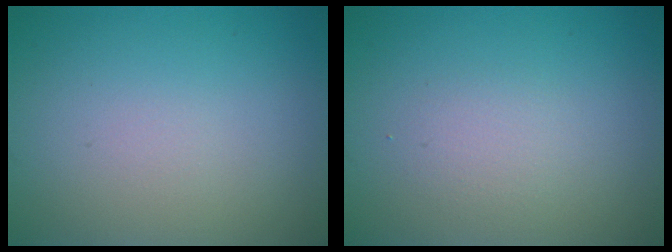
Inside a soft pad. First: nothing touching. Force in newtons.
{"total": 1.4, "press": 1.4, "slide": 0.1}